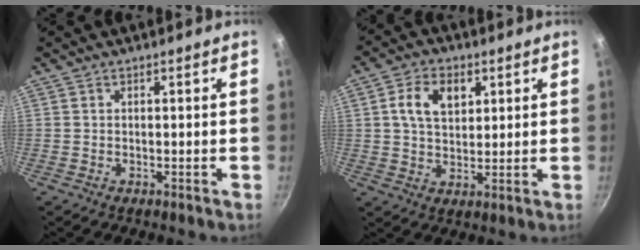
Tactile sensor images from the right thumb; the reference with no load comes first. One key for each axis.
{"total": 8.6, "fx": 2.7, "fy": 5.8, "fz": 5.8, "tx": -0.088, "ty": -0.003, "tz": 0.044}